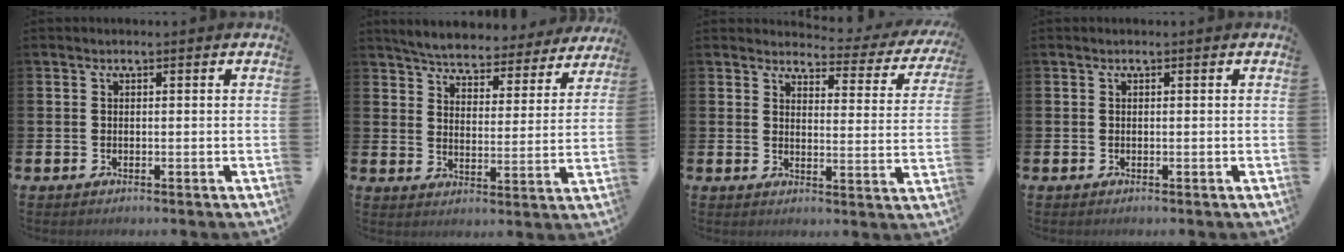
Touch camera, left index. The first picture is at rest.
{"total": 5.4, "force": [5.3, 0.7, 0.8], "torque": [-0.046, -0.039, 0.091]}
{"total": 2.7, "force": [2.4, 1.1, 0.5], "torque": [-0.024, -0.025, 0.033]}
{"total": 0.0}